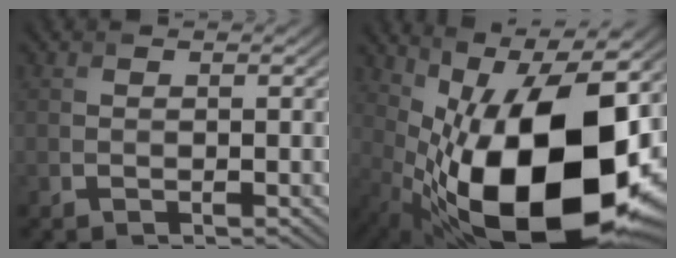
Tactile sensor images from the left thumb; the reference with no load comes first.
{"total": 18.9, "force": [-0.8, 8.9, 16.7], "torque": [-0.258, -0.023, -0.011]}